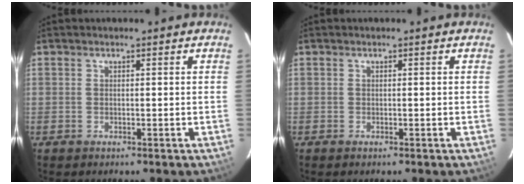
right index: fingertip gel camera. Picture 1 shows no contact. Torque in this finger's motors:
{"motor_torque": [-0.04, -0.04, 0.02, 0.00]}